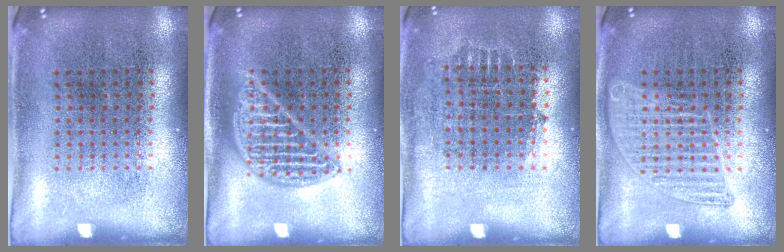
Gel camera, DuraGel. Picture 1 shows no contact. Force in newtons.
{"total": 2.1, "press": 2.1, "slide": 0.2}
{"total": 0.7, "press": 0.7, "slide": 0.3}
{"total": 1.7, "press": 1.7, "slide": 0.3}